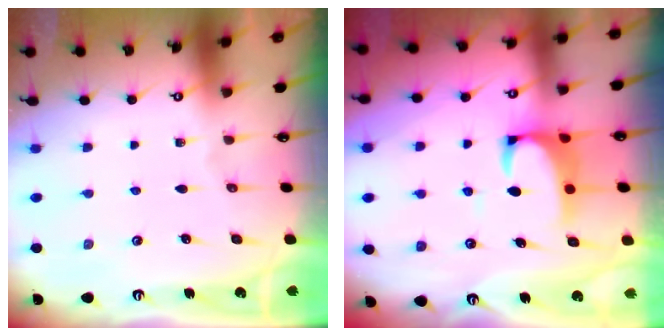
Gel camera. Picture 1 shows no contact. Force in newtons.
{"total": 2.7, "press": 2.5, "slide": 1.1}